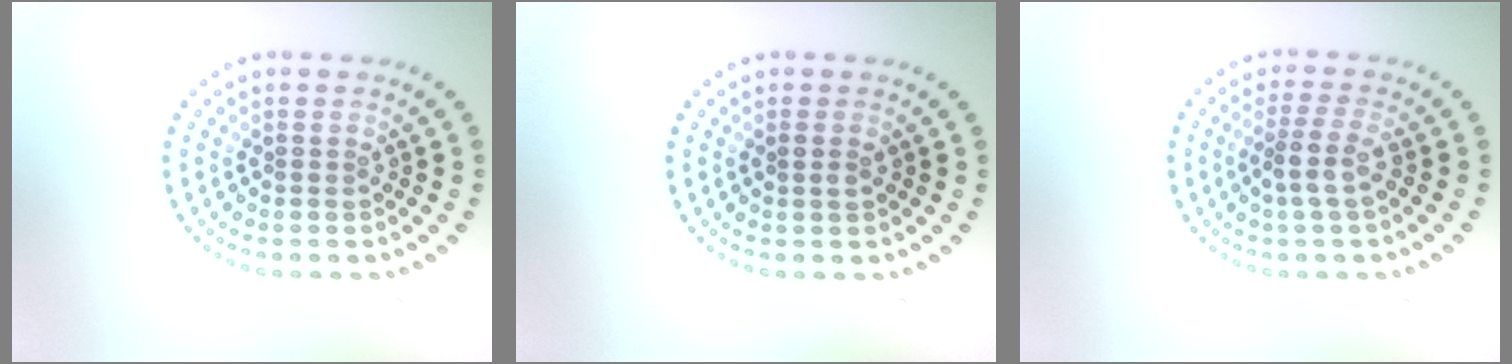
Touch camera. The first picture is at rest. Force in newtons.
{"total": 0.9, "press": 0.9, "slide": 0.0}
{"total": 2.6, "press": 2.2, "slide": 1.4}